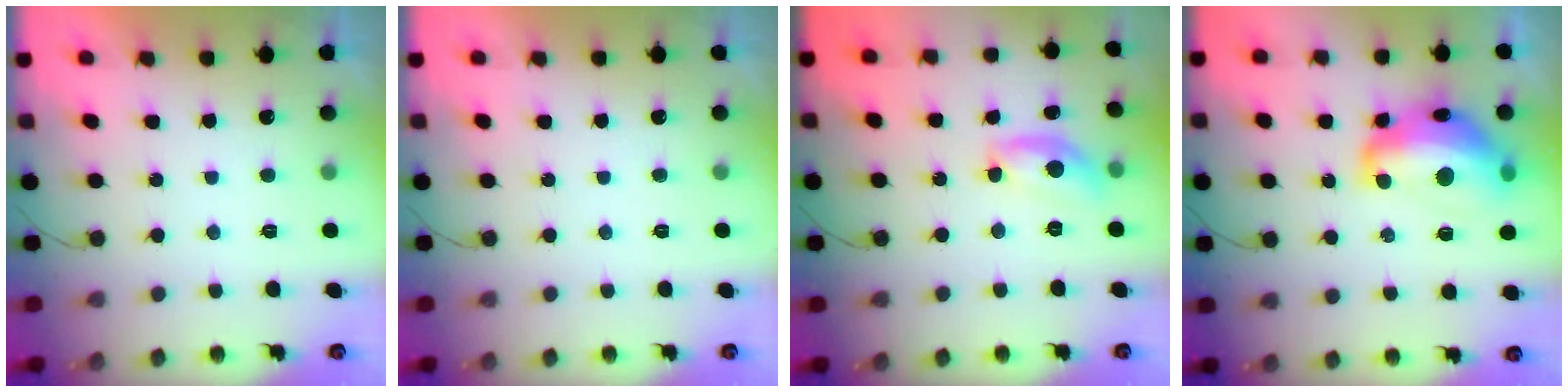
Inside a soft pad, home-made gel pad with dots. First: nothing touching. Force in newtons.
{"total": 0.0}
{"total": 12.0, "press": 12.0, "slide": 0.6}
{"total": 17.5, "press": 17.5, "slide": 1.4}